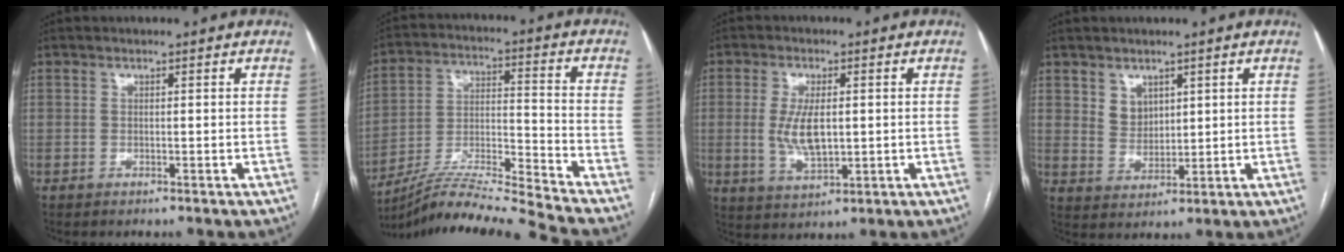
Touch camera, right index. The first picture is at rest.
{"total": 16.4, "force": [-15.1, -3.0, 5.7], "torque": [-0.102, 0.006, -0.267]}
{"total": 6.9, "force": [0.1, 2.7, 6.4], "torque": [-0.135, -0.004, 0.006]}
{"total": 4.0, "force": [2.1, 3.0, 1.5], "torque": [-0.033, 0.000, 0.051]}